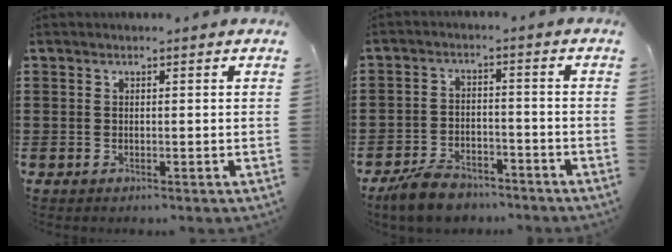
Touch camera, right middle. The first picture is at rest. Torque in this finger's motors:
{"motor_torque": [1.41, -0.73, 0.17, 0.10]}